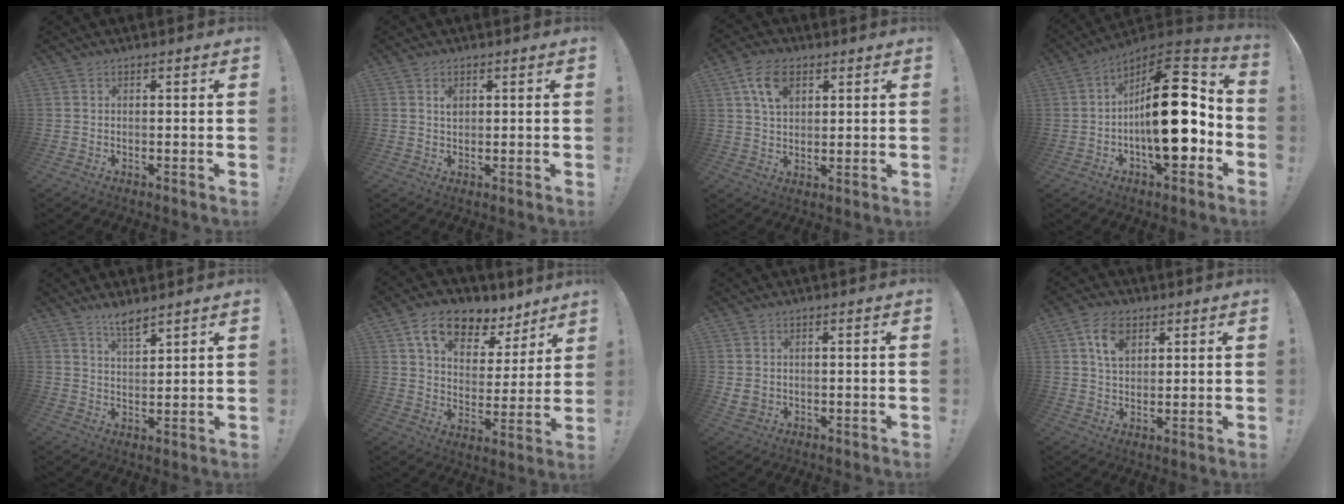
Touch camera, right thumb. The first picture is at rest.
{"total": 1.9, "force": [0.8, 1.4, 1.1], "torque": [-0.007, -0.004, 0.011]}
{"total": 9.8, "force": [4.6, 6.4, 5.9], "torque": [-0.102, 0.002, 0.089]}
{"total": 24.1, "force": [-1.1, 11.4, 21.2], "torque": [-0.304, 0.018, -0.010]}
{"total": 5.7, "force": [4.9, 1.3, 2.5], "torque": [-0.046, -0.031, 0.087]}
{"total": 14.3, "force": [9.6, 7.8, 7.2], "torque": [-0.124, -0.054, 0.174]}
{"total": 3.1, "force": [0.9, 2.6, 1.5], "torque": [-0.016, -0.003, 0.017]}
{"total": 9.5, "force": [4.3, 6.4, 5.5], "torque": [-0.087, -0.002, 0.083]}